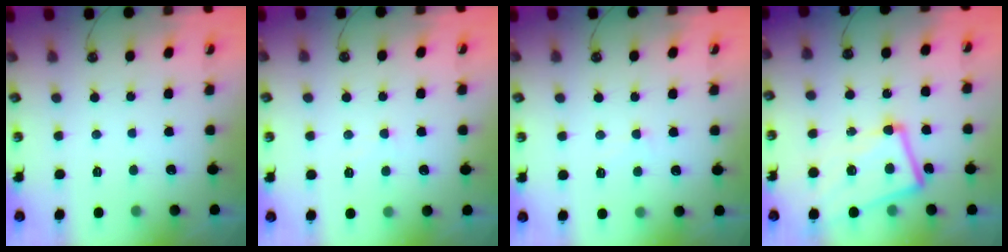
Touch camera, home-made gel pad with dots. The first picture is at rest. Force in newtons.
{"total": 1.9, "press": 1.8, "slide": 0.5}
{"total": 2.1, "press": 2.1, "slide": 0.6}
{"total": 9.5, "press": 9.3, "slide": 2.1}